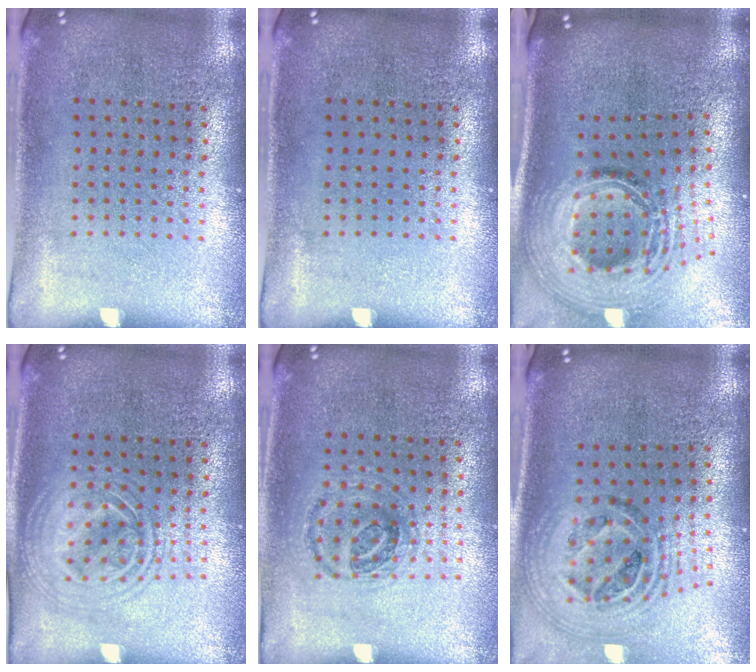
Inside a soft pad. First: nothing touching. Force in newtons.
{"total": 0.0}
{"total": 2.8, "press": 1.9, "slide": 2.1}
{"total": 1.7, "press": 1.7, "slide": 0.3}
{"total": 0.9, "press": 0.9, "slide": 0.1}
{"total": 1.7, "press": 1.4, "slide": 0.9}